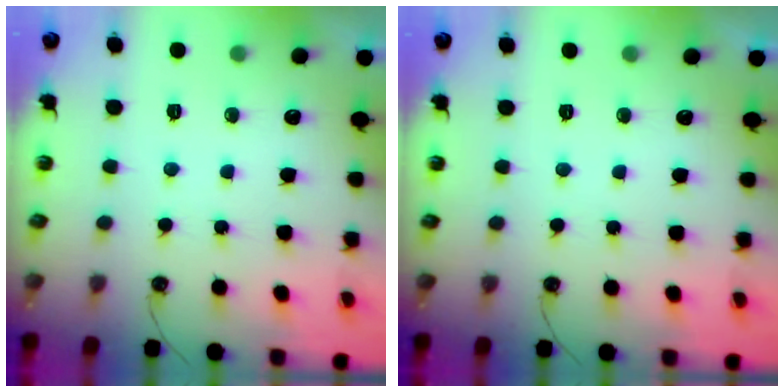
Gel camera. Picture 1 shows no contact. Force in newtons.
{"total": 0.0}